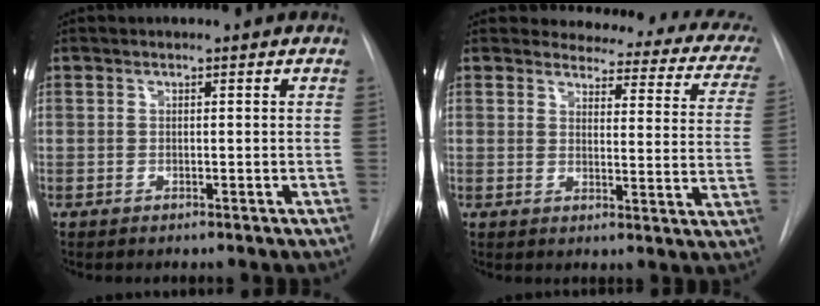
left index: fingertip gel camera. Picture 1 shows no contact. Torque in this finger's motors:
{"motor_torque": [0.69, -1.45, -0.01, -0.04]}